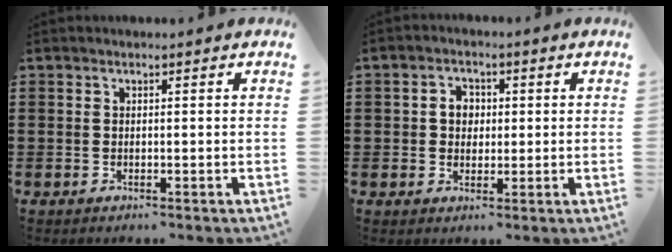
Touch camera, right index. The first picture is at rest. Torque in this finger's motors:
{"motor_torque": [0.65, 0.03, 0.37, 0.05]}